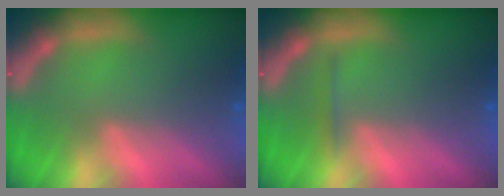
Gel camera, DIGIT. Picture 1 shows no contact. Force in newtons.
{"total": 0.9}